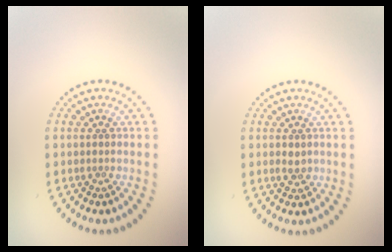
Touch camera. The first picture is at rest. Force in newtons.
{"total": 1.2, "press": 1.2, "slide": 0.2}